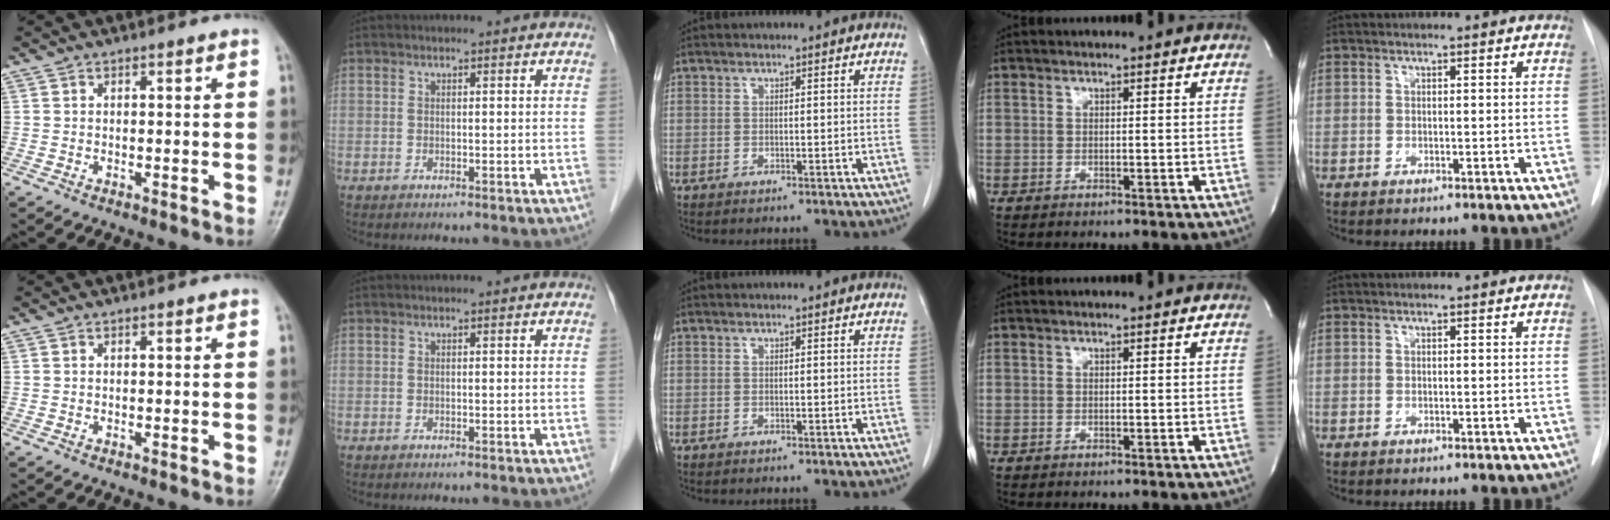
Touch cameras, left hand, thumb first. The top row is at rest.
{}